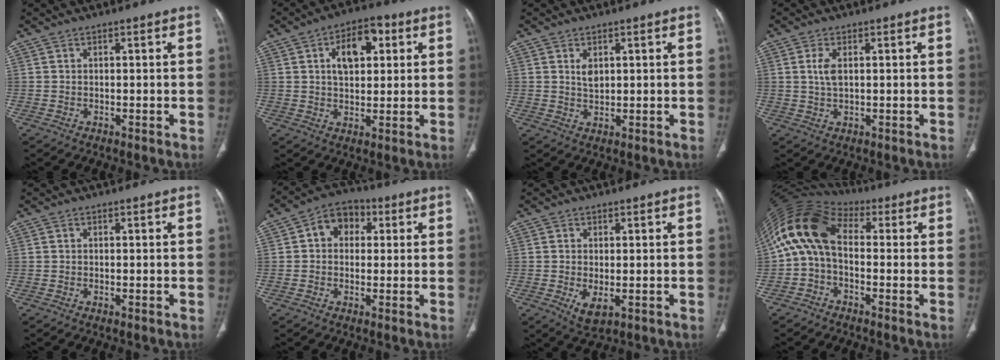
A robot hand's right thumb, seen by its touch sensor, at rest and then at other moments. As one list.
[{"total": 9.8, "force": [3.1, 5.6, 7.5], "torque": [-0.090, 0.007, 0.044]}, {"total": 2.7, "force": [1.0, 1.6, 1.9], "torque": [-0.026, -0.009, 0.023]}, {"total": 3.2, "force": [0.8, 1.5, 2.8], "torque": [-0.064, 0.000, 0.019]}, {"total": 0.0}, {"total": 7.2, "force": [1.6, 5.6, 4.2], "torque": [-0.038, 0.017, 0.014]}, {"total": 3.9, "force": [-0.9, 1.9, 3.3], "torque": [-0.060, -0.011, -0.007]}, {"total": 12.4, "force": [0.8, 7.7, 9.8], "torque": [-0.187, 0.040, 0.000]}]